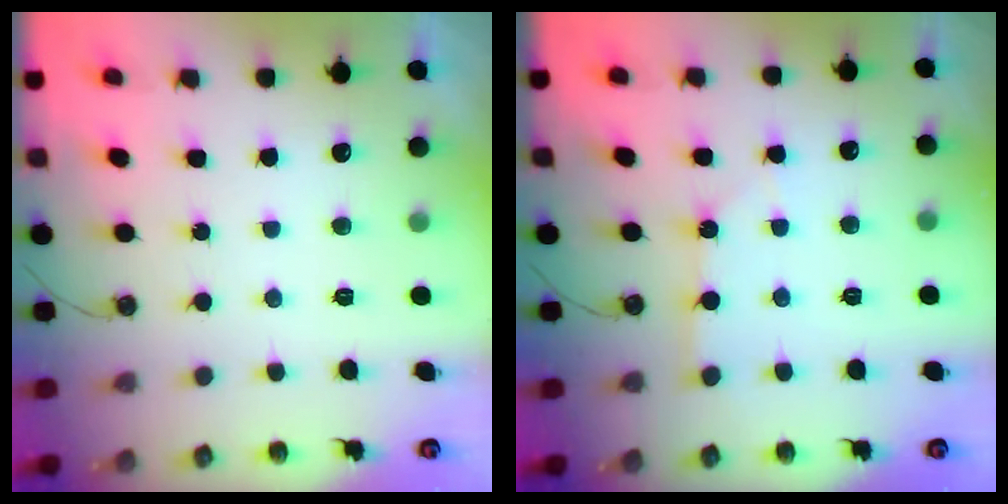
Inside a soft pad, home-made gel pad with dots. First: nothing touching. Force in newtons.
{"total": 2.1, "press": 2.1, "slide": 0.3}